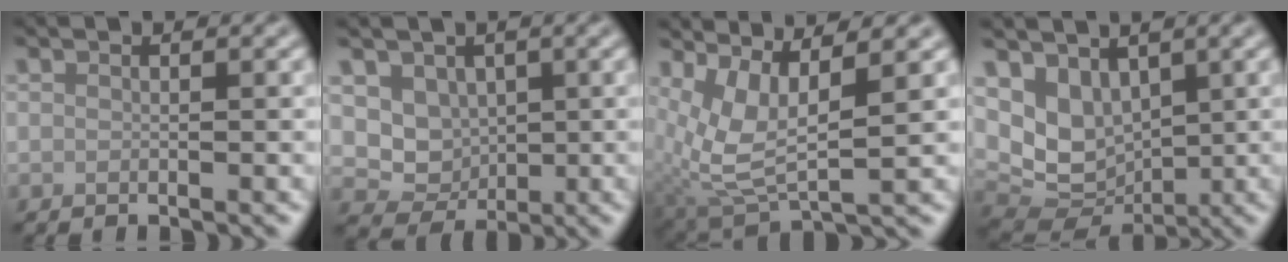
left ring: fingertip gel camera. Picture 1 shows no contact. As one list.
[{"total": 3.3, "force": [0.5, 2.8, 1.7], "torque": [-0.024, -0.010, 0.013]}, {"total": 6.0, "force": [2.2, 1.9, 5.2], "torque": [-0.121, -0.002, 0.050]}, {"total": 5.5, "force": [1.9, 3.9, 3.5], "torque": [-0.073, -0.018, 0.036]}]